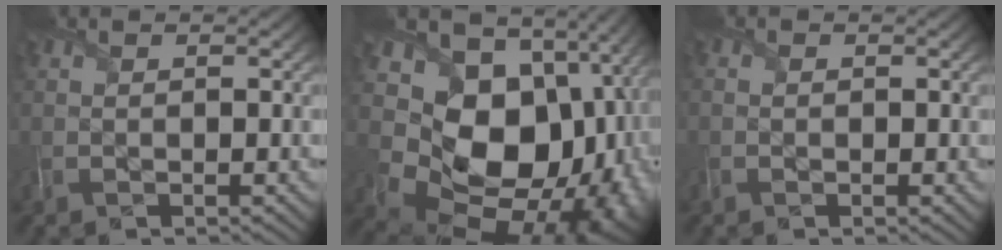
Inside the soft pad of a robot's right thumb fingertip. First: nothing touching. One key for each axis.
{"total": 18.4, "fx": 1.0, "fy": 14.4, "fz": 11.5, "tx": -0.192, "ty": -0.039, "tz": 0.063}
{"total": 0.8, "fx": -0.5, "fy": 0.6, "fz": 0.0, "tx": 0.006, "ty": -0.004, "tz": -0.008}